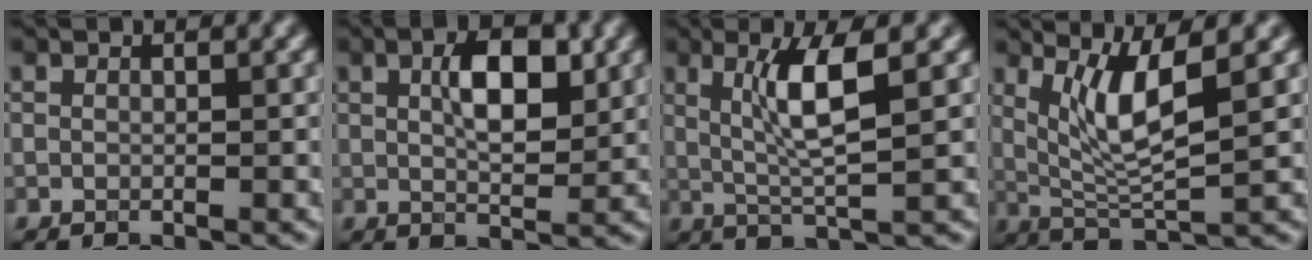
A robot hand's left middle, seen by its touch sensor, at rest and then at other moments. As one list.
[{"total": 4.6, "force": [1.0, 1.8, 4.1], "torque": [-0.072, 0.009, 0.029]}, {"total": 4.7, "force": [1.0, 0.5, 4.5], "torque": [-0.091, 0.002, 0.038]}, {"total": 5.3, "force": [1.7, 1.0, 4.8], "torque": [-0.092, -0.008, 0.052]}]